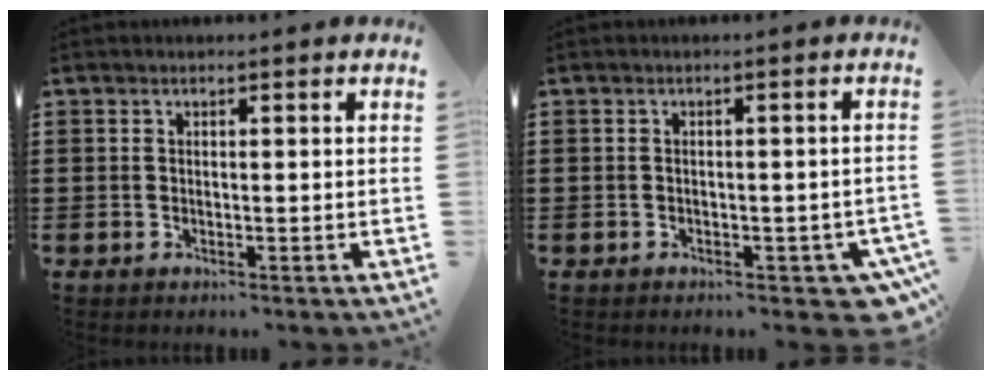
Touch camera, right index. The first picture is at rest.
{"total": 2.1, "force": [-1.7, 0.6, 1.1], "torque": [-0.019, 0.001, -0.034]}